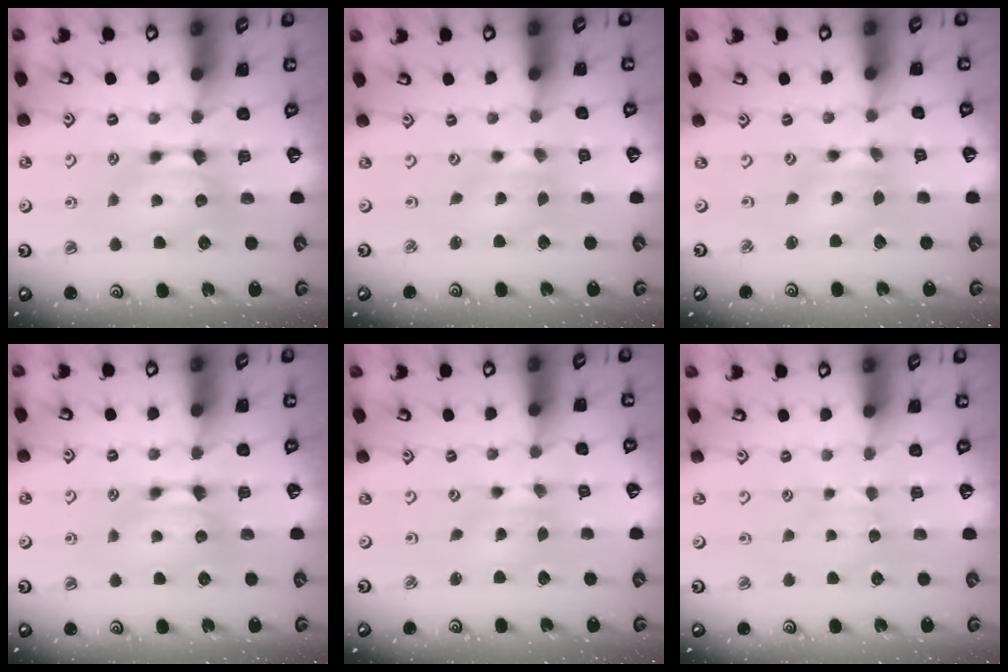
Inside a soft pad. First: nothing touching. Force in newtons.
{"total": 1.3, "press": 0.6, "slide": 1.2}
{"total": 2.0, "press": 1.2, "slide": 1.5}
{"total": 0.0}
{"total": 1.7, "press": 1.3, "slide": 1.0}
{"total": 2.3, "press": 2.3, "slide": 0.4}